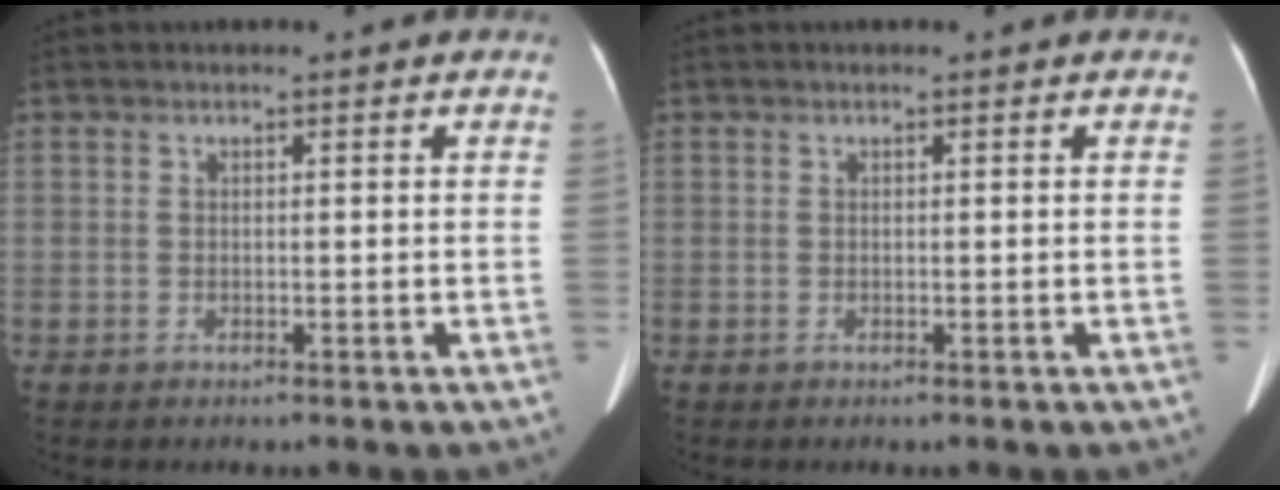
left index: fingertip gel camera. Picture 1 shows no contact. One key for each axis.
{"total": 0.0}